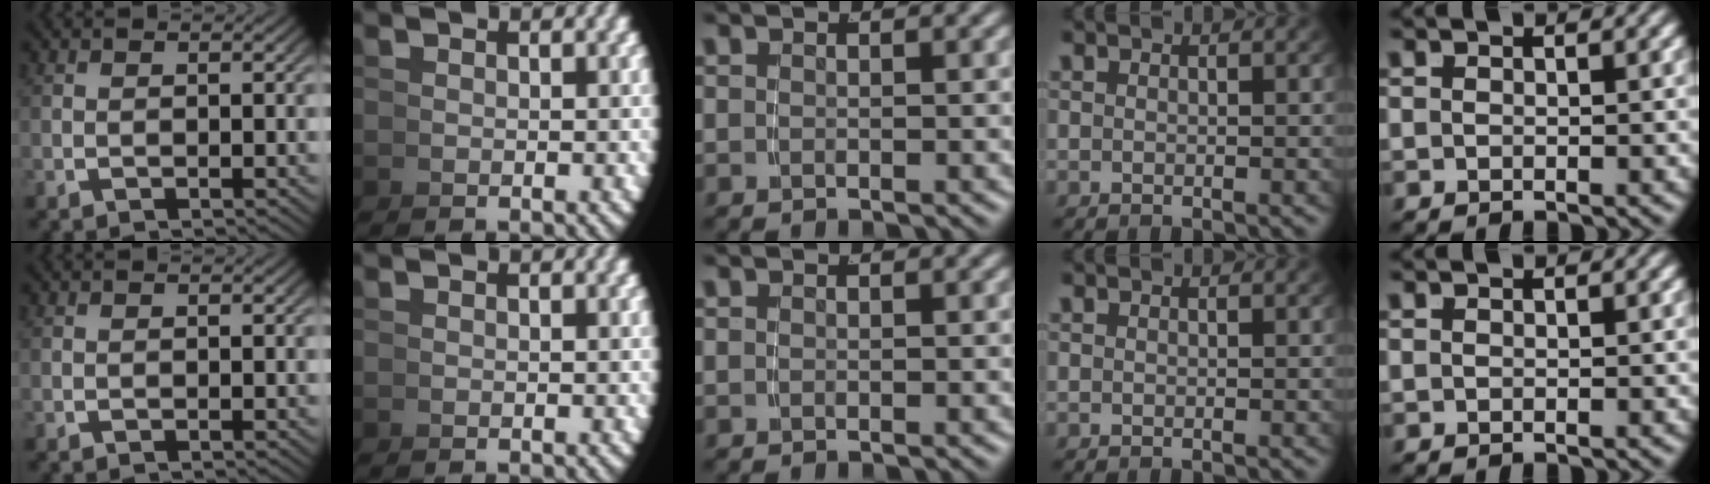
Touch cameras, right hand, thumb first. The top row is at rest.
{}